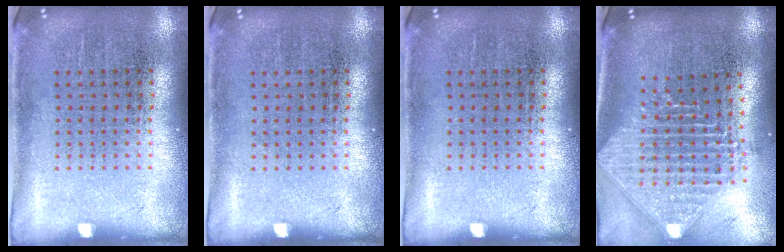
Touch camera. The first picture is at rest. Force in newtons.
{"total": 0.0}
{"total": 0.0}
{"total": 2.4, "press": 1.8, "slide": 1.5}